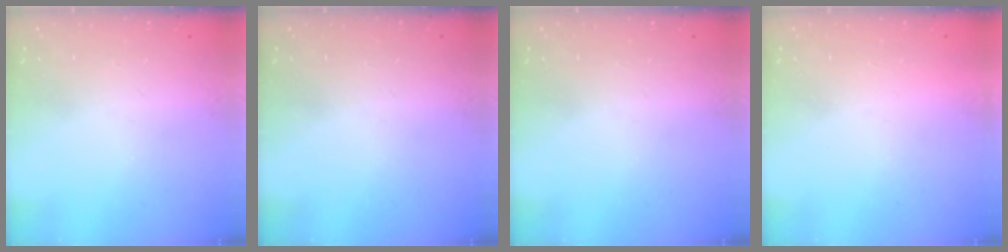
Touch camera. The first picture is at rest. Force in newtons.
{"total": 0.0}
{"total": 0.0}
{"total": 1.5, "press": 1.5, "slide": 0.1}